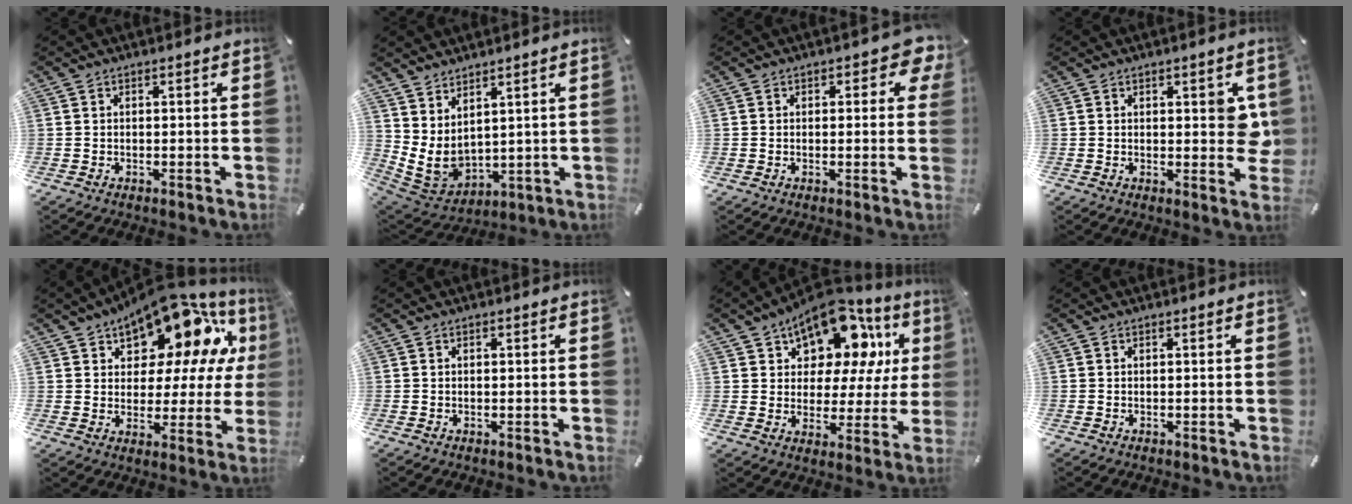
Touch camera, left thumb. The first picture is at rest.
{"total": 6.7, "force": [3.3, 5.2, 2.6], "torque": [-0.065, -0.038, 0.068]}
{"total": 4.6, "force": [1.6, 2.9, 3.2], "torque": [-0.033, 0.002, 0.023]}
{"total": 5.4, "force": [1.3, 3.2, 4.2], "torque": [-0.033, -0.008, 0.014]}
{"total": 16.3, "force": [11.7, 8.0, 8.1], "torque": [-0.131, -0.097, 0.199]}
{"total": 0.0}
{"total": 15.8, "force": [11.1, 8.3, 7.5], "torque": [-0.127, -0.087, 0.192]}
{"total": 0.0}